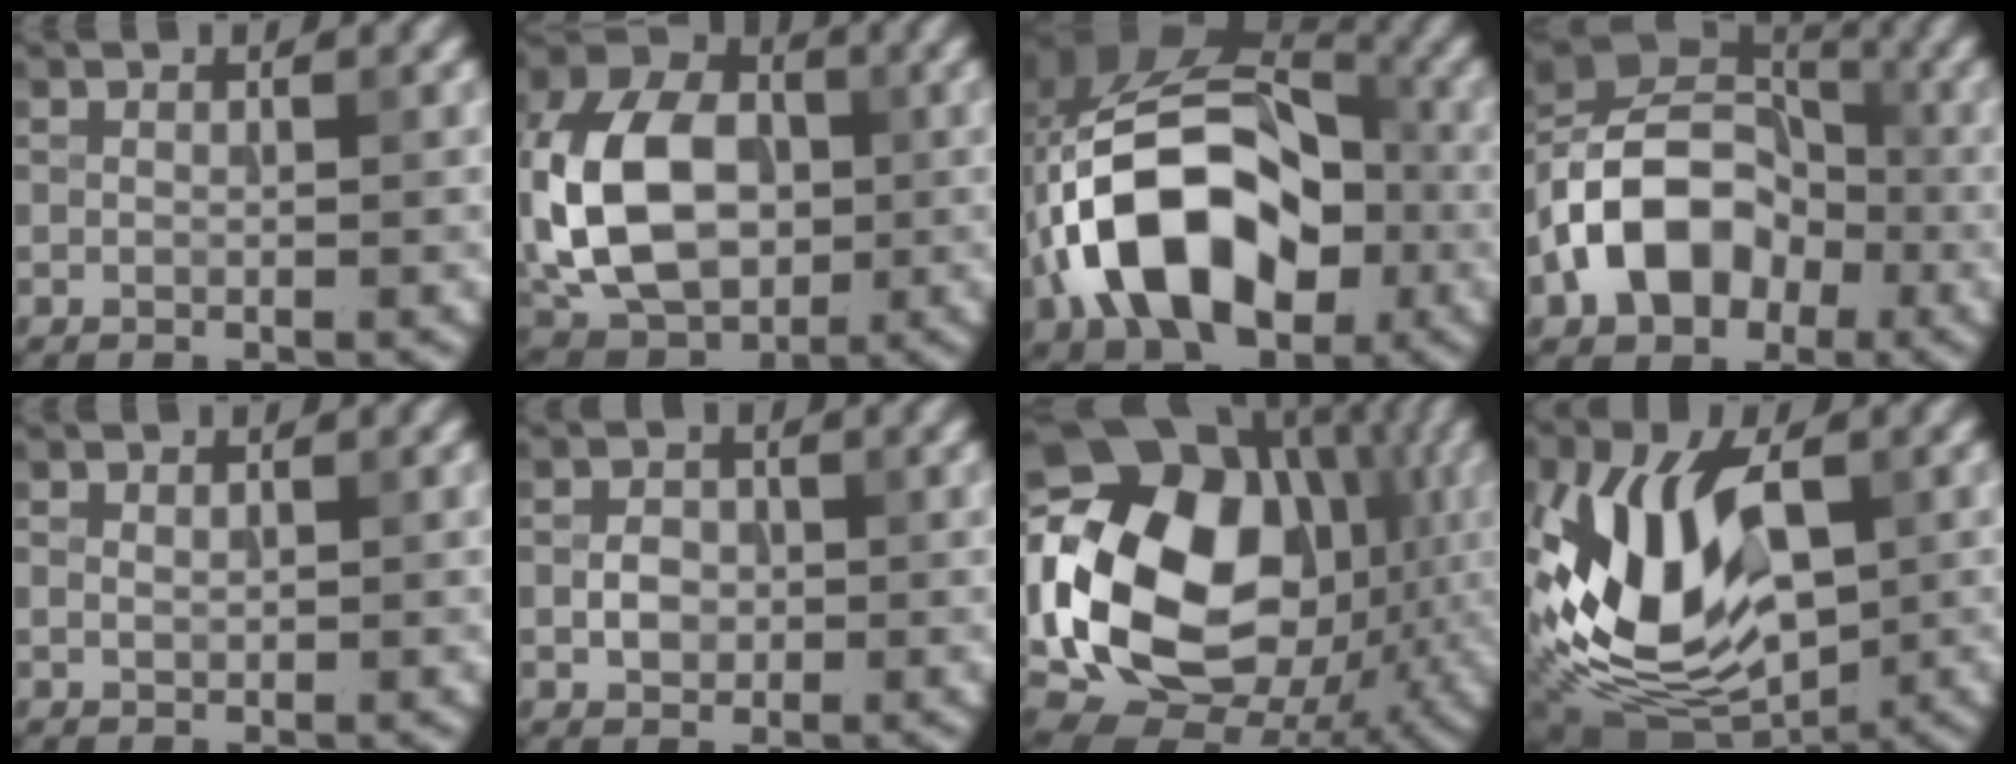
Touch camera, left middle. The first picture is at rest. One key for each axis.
{"total": 13.0, "fx": -0.5, "fy": 9.5, "fz": 8.9, "tx": -0.185, "ty": 0.021, "tz": -0.018}
{"total": 13.2, "fx": -3.3, "fy": 8.8, "fz": 9.3, "tx": -0.165, "ty": 0.003, "tz": -0.065}
{"total": 10.6, "fx": -3.3, "fy": 7.6, "fz": 6.6, "tx": -0.123, "ty": 0.006, "tz": -0.073}
{"total": 0.8, "fx": 0.3, "fy": 0.6, "fz": 0.4, "tx": -0.004, "ty": 0.002, "tz": 0.008}
{"total": 2.0, "fx": -0.3, "fy": 1.7, "fz": 1.1, "tx": -0.017, "ty": 0.005, "tz": -0.009}
{"total": 18.2, "fx": 0.1, "fy": 13.7, "fz": 11.9, "tx": -0.225, "ty": 0.000, "tz": 0.003}
{"total": 13.2, "fx": -1.2, "fy": 8.1, "fz": 10.3, "tx": -0.224, "ty": -0.013, "tz": -0.020}